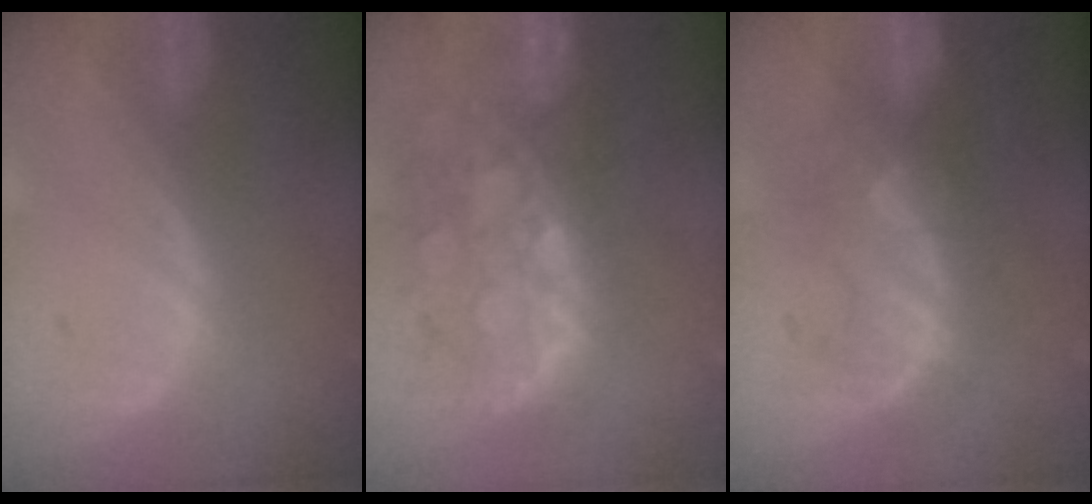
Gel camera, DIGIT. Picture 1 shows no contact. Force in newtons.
{"total": 11.1, "press": 9.7, "slide": 5.5}
{"total": 8.0, "press": 7.8, "slide": 2.0}